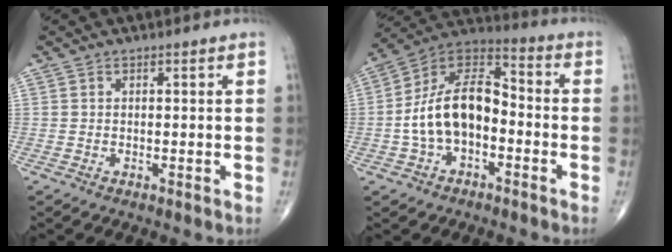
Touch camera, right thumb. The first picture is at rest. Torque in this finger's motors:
{"motor_torque": [1.87, 1.76, 1.49, -0.47, 0.20]}